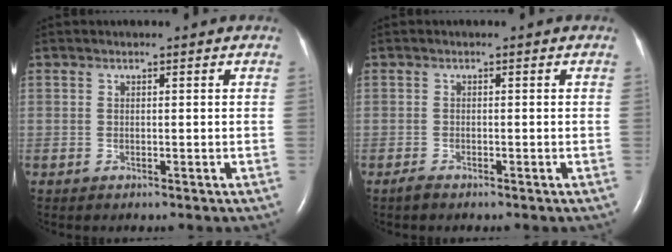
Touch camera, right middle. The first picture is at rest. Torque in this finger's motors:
{"motor_torque": [0.00, 0.09, -0.01, 0.00]}